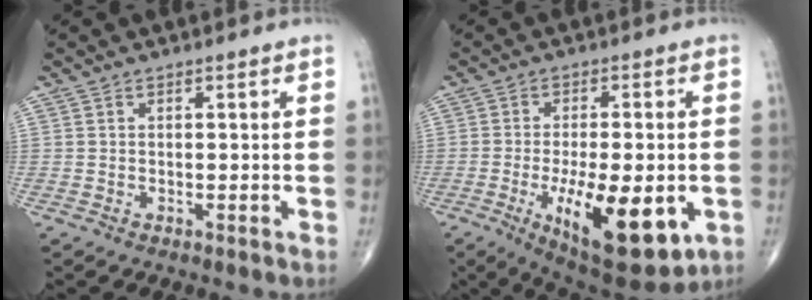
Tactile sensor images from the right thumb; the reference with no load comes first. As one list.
[{"total": 18.2, "force": [-5.3, 7.0, 15.9], "torque": [-0.234, -0.013, -0.062]}]